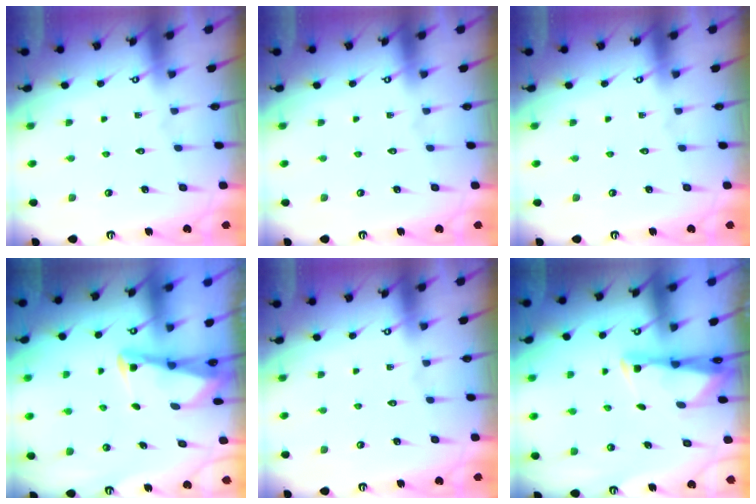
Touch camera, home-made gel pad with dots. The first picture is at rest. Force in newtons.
{"total": 0.0}
{"total": 0.0}
{"total": 2.8, "press": 2.8, "slide": 0.4}
{"total": 0.0}
{"total": 2.5, "press": 2.5, "slide": 0.3}